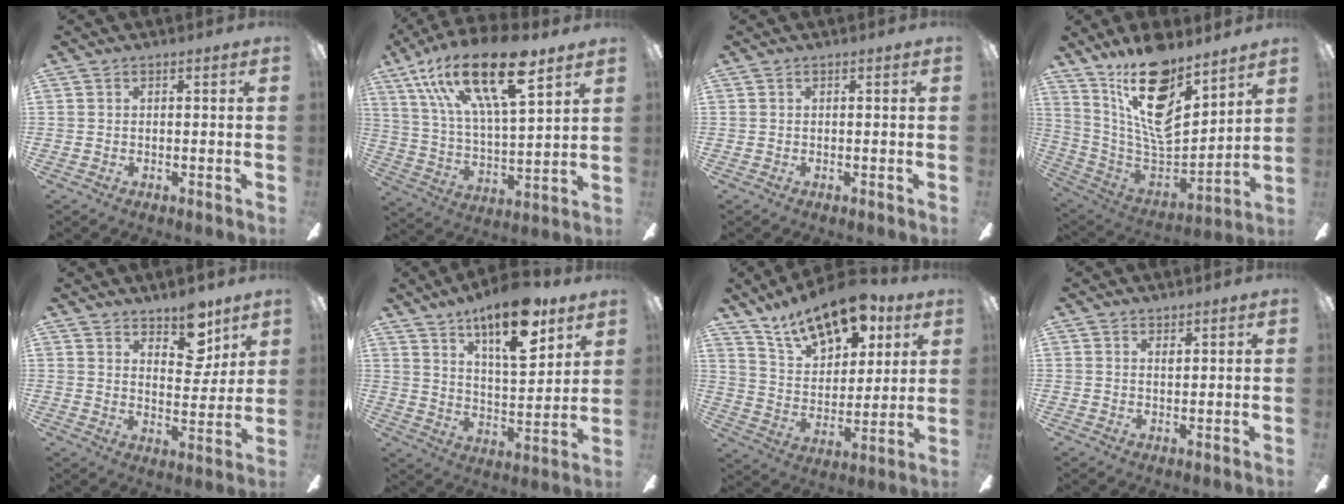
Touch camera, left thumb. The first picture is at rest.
{"total": 24.3, "force": [14.5, 8.6, 17.5], "torque": [-0.329, -0.066, 0.239]}
{"total": 0.0}
{"total": 20.6, "force": [12.8, 8.9, 13.4], "torque": [-0.240, -0.088, 0.223]}
{"total": 10.8, "force": [7.9, 5.3, 5.1], "torque": [-0.052, -0.049, 0.138]}
{"total": 16.5, "force": [11.7, 5.4, 10.3], "torque": [-0.161, -0.061, 0.193]}
{"total": 17.4, "force": [12.2, 8.5, 8.9], "torque": [-0.151, -0.065, 0.217]}
{"total": 1.2, "force": [1.1, 0.3, 0.4], "torque": [-0.001, -0.004, 0.018]}